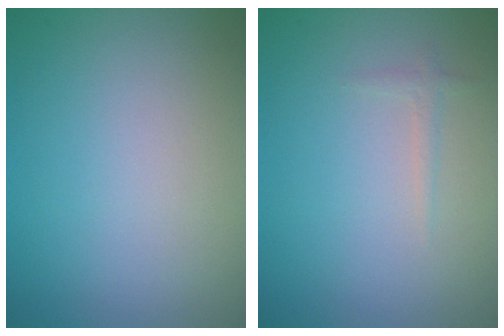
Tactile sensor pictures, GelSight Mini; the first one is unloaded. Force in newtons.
{"total": 0.7, "press": 0.7, "slide": 0.1}